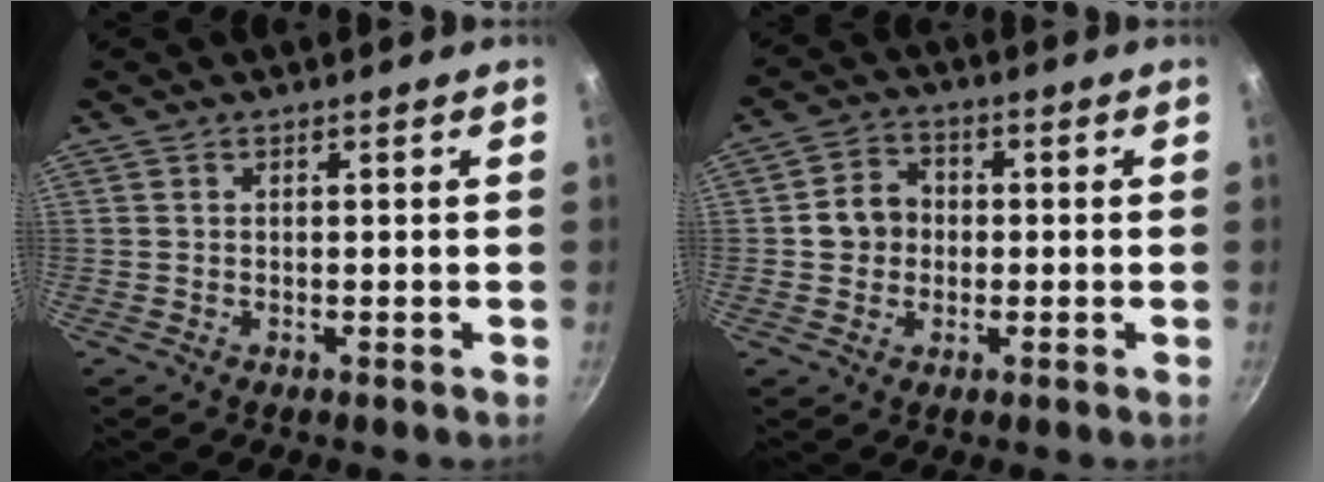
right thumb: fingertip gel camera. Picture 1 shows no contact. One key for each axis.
{"total": 6.4, "fx": -0.2, "fy": 5.7, "fz": 3.0, "tx": -0.031, "ty": 0.017, "tz": -0.013}